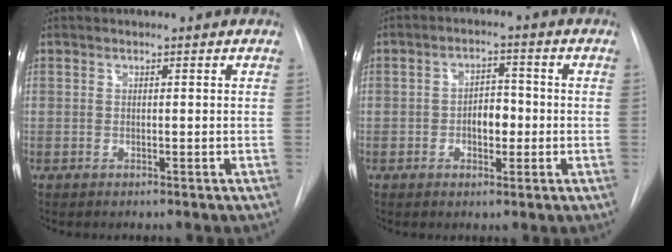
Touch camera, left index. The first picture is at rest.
{"total": 4.3, "force": [-1.6, 2.3, 3.2], "torque": [-0.047, 0.005, -0.024]}